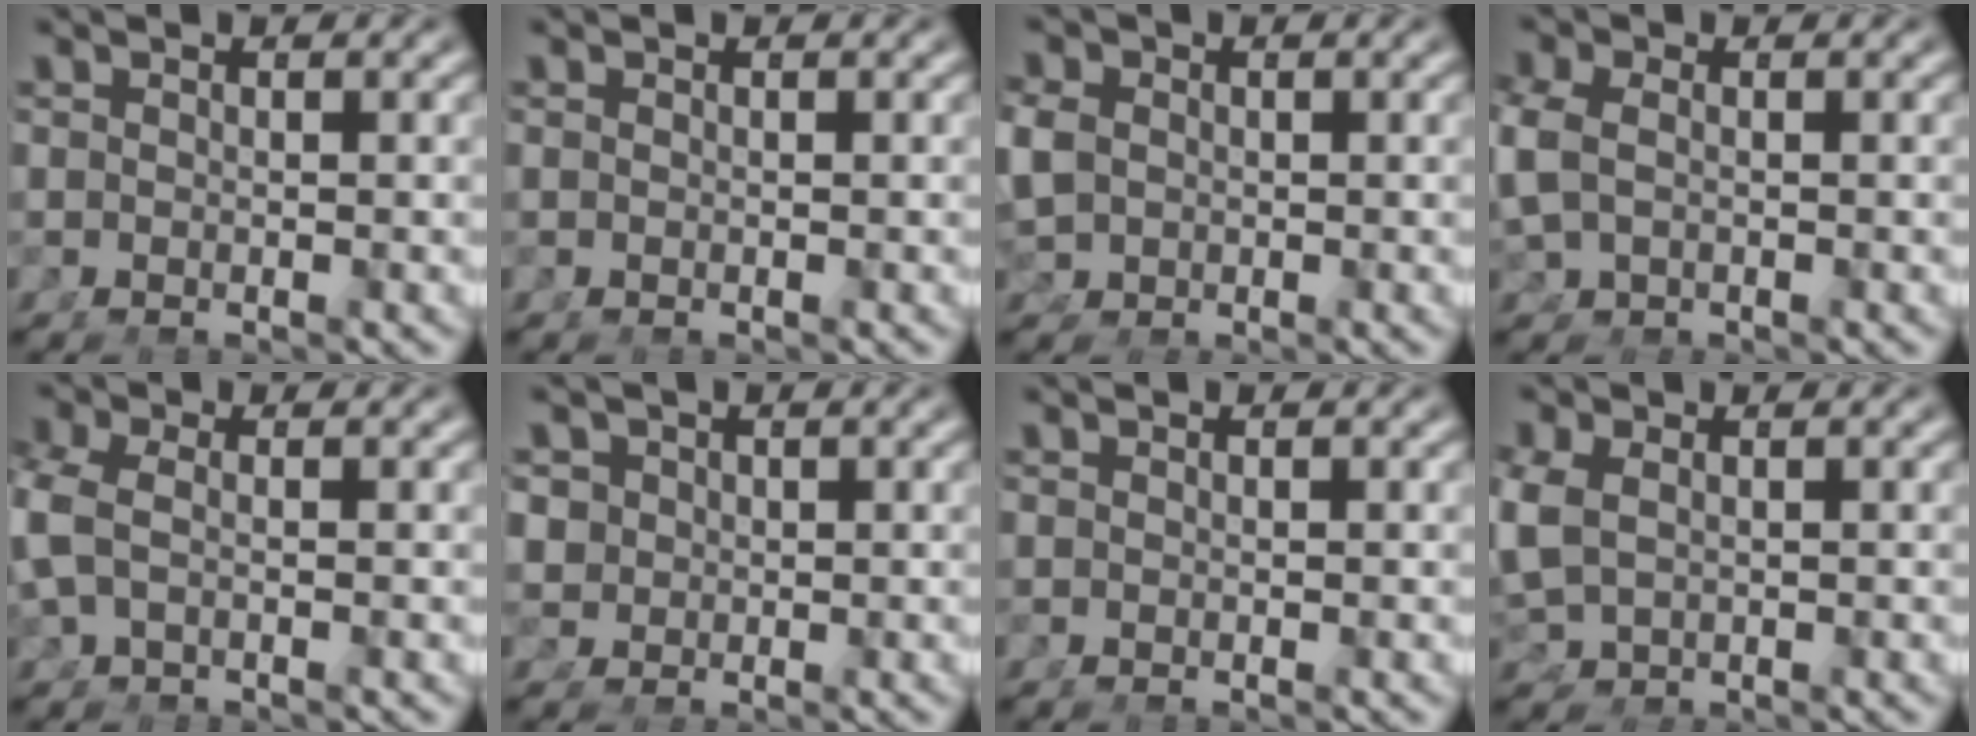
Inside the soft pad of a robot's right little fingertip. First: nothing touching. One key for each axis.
{"total": 0.0}
{"total": 2.4, "fx": -0.2, "fy": 2.1, "fz": 1.1, "tx": -0.034, "ty": -0.013, "tz": 0.008}
{"total": 2.0, "fx": 0.2, "fy": 1.4, "fz": 1.5, "tx": -0.056, "ty": -0.012, "tz": 0.018}
{"total": 2.4, "fx": -0.1, "fy": 1.3, "fz": 2.0, "tx": -0.065, "ty": -0.008, "tz": 0.009}
{"total": 2.9, "fx": 0.5, "fy": 2.7, "fz": 1.2, "tx": -0.034, "ty": -0.010, "tz": 0.017}
{"total": 0.0}
{"total": 2.3, "fx": 0.3, "fy": 1.8, "fz": 1.4, "tx": -0.051, "ty": -0.013, "tz": 0.025}